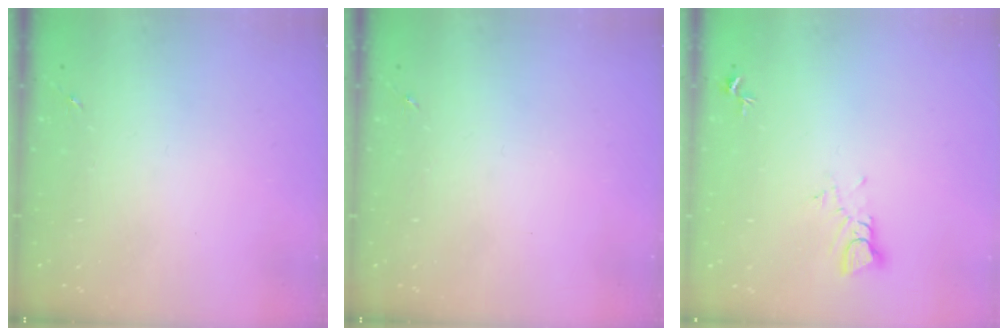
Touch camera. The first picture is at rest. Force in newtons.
{"total": 0.0}
{"total": 3.9, "press": 3.9, "slide": 0.2}